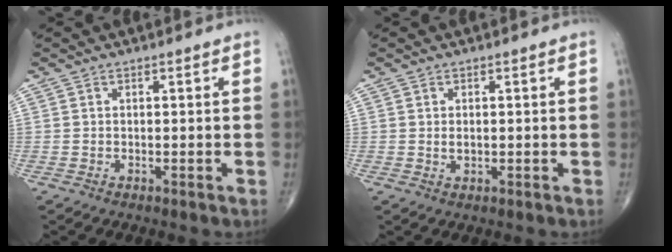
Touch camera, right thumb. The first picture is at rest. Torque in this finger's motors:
{"motor_torque": [-0.14, -0.02, 0.32, -0.04, -0.07]}